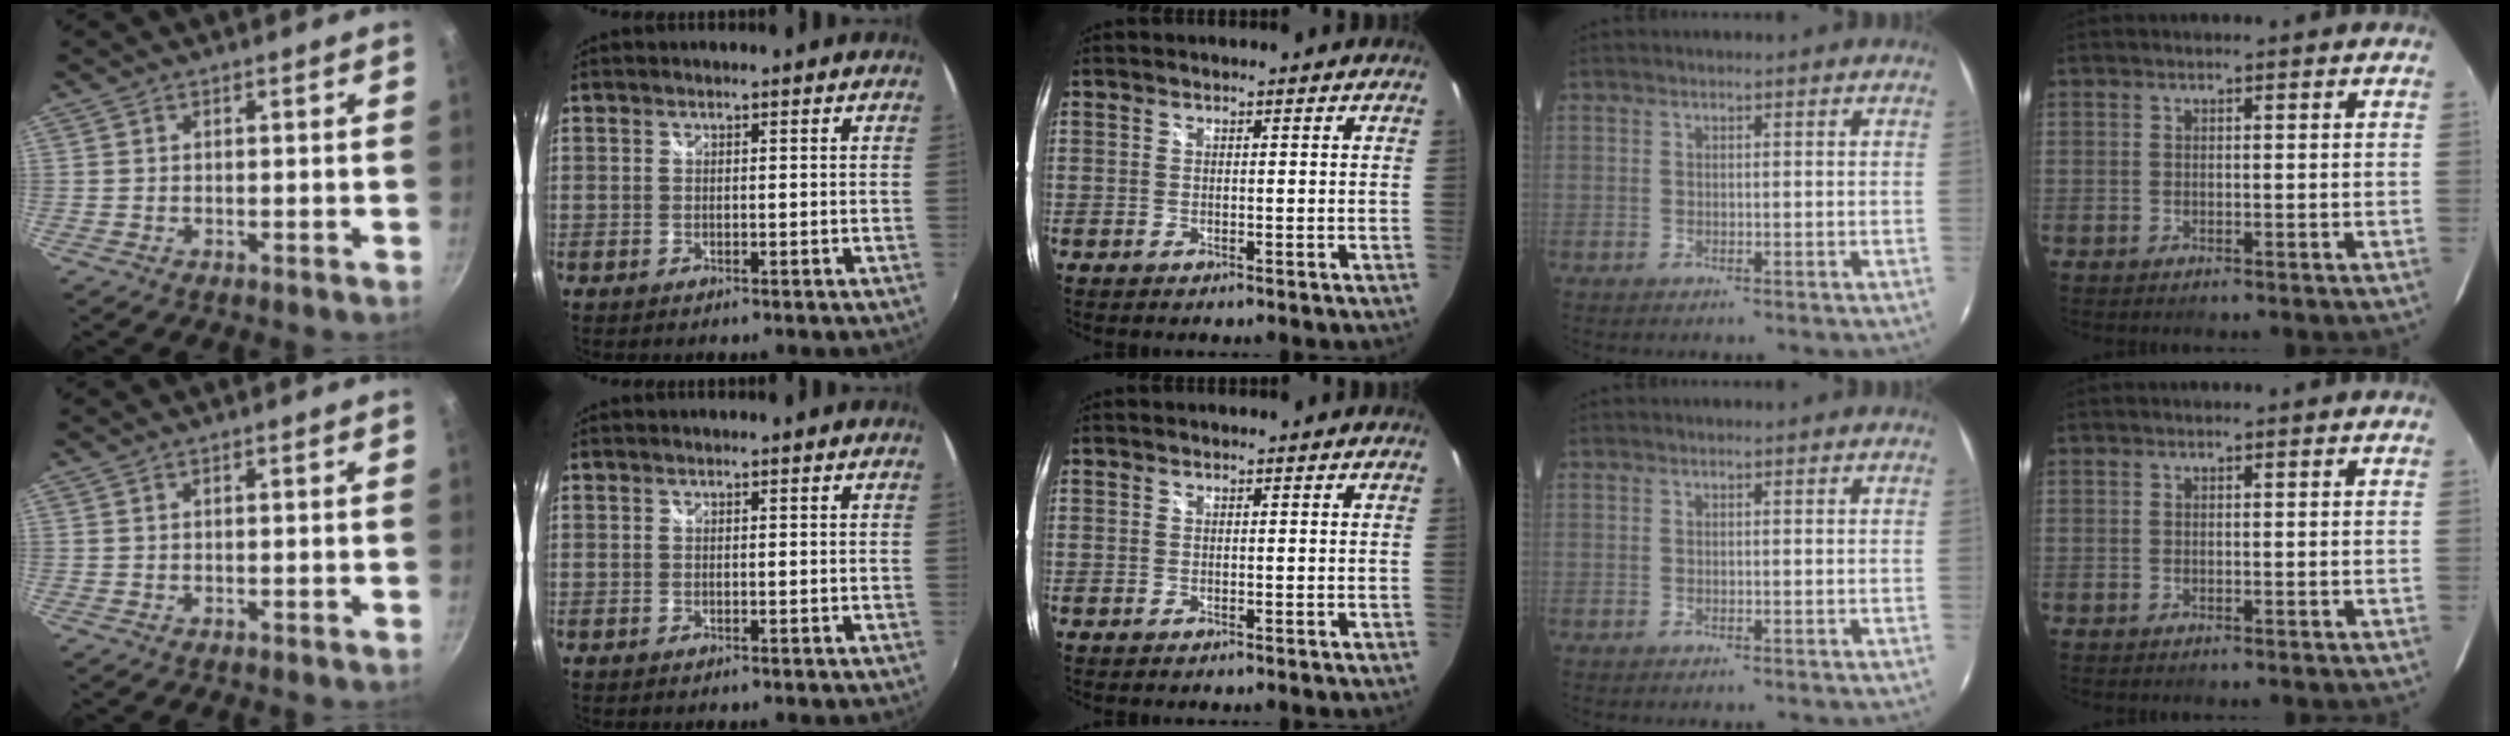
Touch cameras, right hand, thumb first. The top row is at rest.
{}